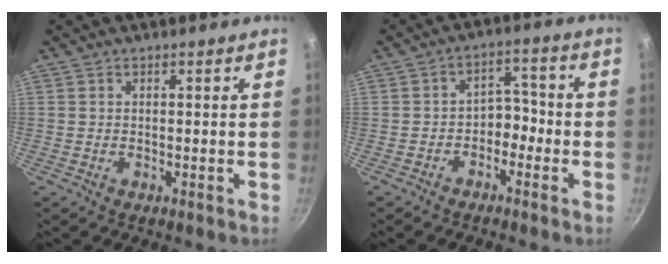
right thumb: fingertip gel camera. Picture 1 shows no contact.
{"total": 5.4, "force": [-2.2, 3.9, 3.1], "torque": [-0.018, 0.036, -0.048]}